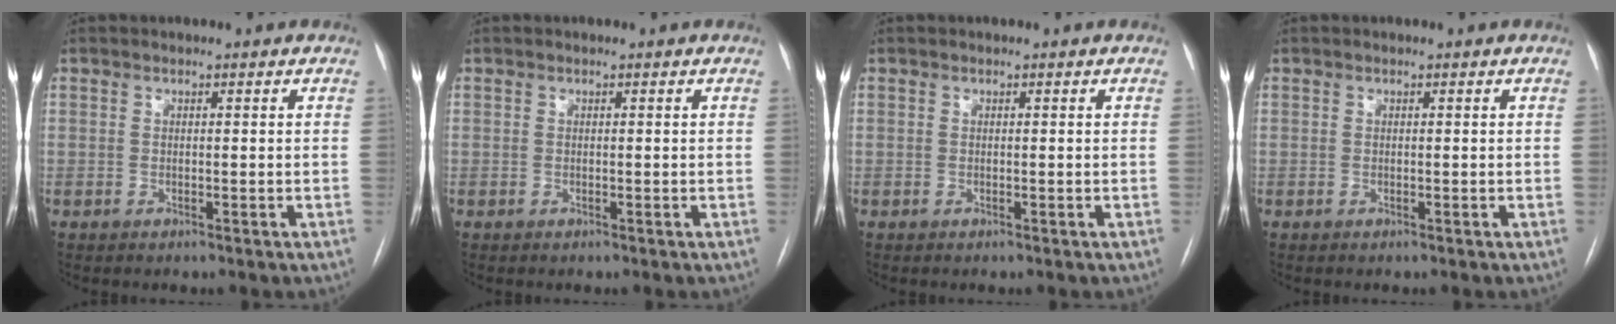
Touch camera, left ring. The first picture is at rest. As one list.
[{"total": 0.0}, {"total": 0.0}, {"total": 0.0}]